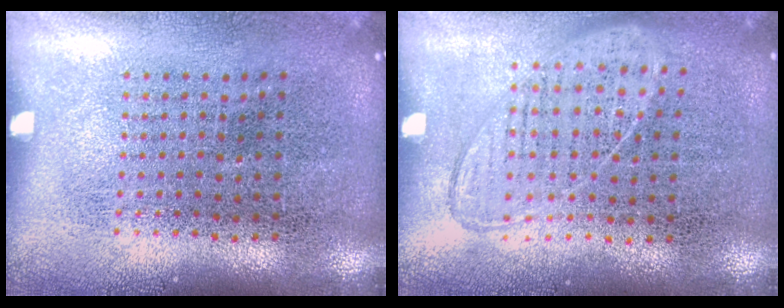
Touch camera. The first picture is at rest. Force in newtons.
{"total": 0.9, "press": 0.8, "slide": 0.4}